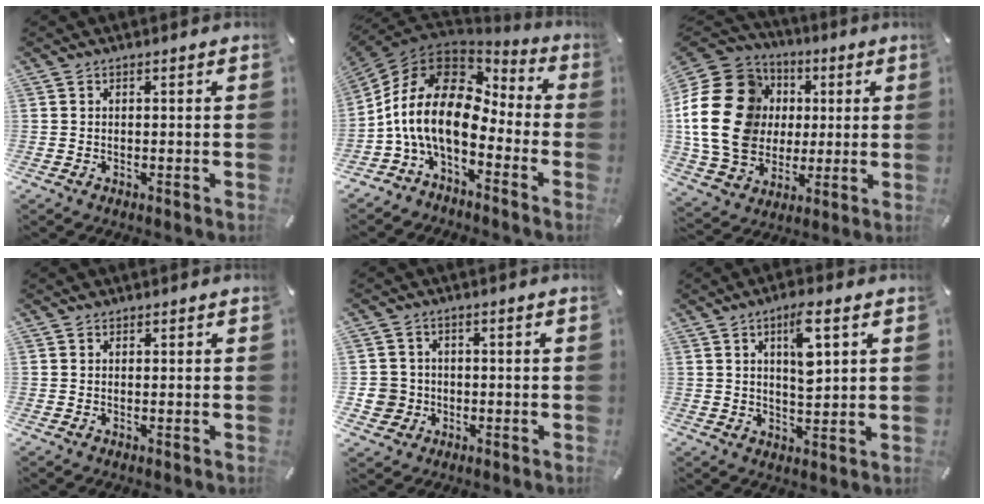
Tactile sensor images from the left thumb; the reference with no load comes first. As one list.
[{"total": 15.8, "force": [-2.9, 9.6, 12.2], "torque": [-0.273, 0.007, -0.058]}, {"total": 23.1, "force": [1.9, 19.5, 12.1], "torque": [-0.249, 0.006, 0.041]}, {"total": 0.9, "force": [0.6, 0.6, -0.1], "torque": [0.002, 0.003, 0.011]}, {"total": 5.8, "force": [-0.6, 5.7, 0.7], "torque": [-0.019, 0.008, -0.011]}, {"total": 8.1, "force": [3.5, 2.6, 6.8], "torque": [-0.109, -0.010, 0.052]}]